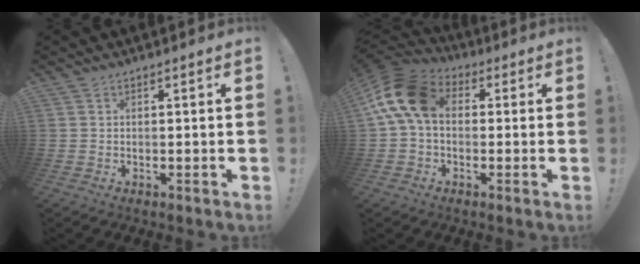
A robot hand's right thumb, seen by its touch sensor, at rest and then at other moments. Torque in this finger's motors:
{"motor_torque": [2.18, 2.12, 1.48, -0.38, 0.55]}